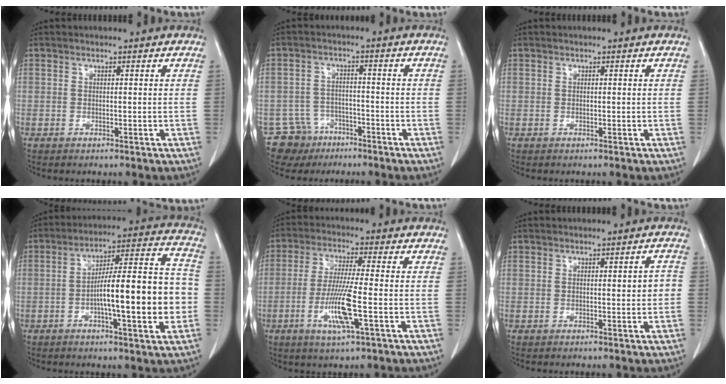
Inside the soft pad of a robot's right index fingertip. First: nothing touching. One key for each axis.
{"total": 6.1, "fx": -3.9, "fy": 4.6, "fz": -0.4, "tx": 0.011, "ty": 0.010, "tz": -0.066}
{"total": 0.0}
{"total": 16.8, "fx": -3.1, "fy": 2.3, "fz": 16.3, "tx": -0.248, "ty": 0.022, "tz": -0.047}
{"total": 9.0, "fx": -2.7, "fy": 0.2, "fz": 8.5, "tx": -0.171, "ty": -0.014, "tz": -0.054}
{"total": 2.4, "fx": 0.1, "fy": 0.7, "fz": 2.2, "tx": -0.026, "ty": 0.003, "tz": 0.002}